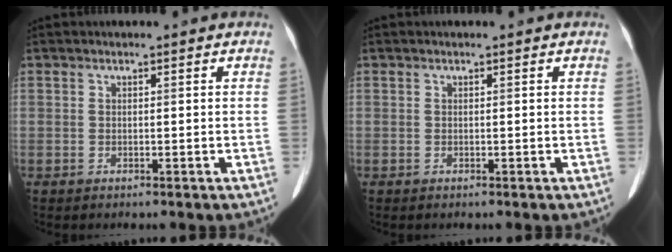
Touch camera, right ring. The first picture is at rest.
{"total": 0.0}